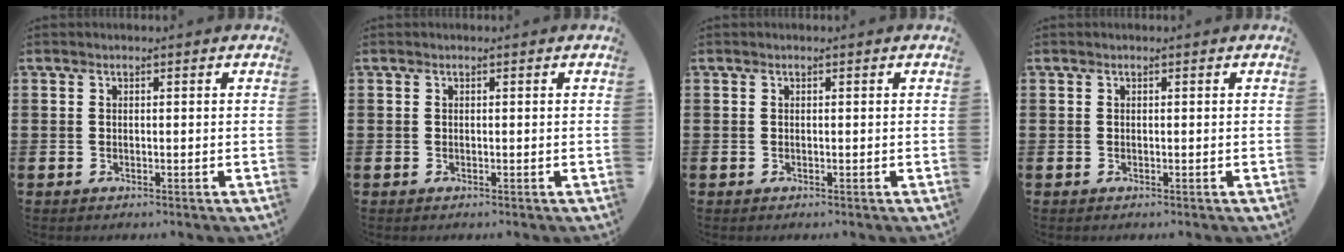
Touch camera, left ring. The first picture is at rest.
{"total": 0.0}
{"total": 0.0}
{"total": 0.0}